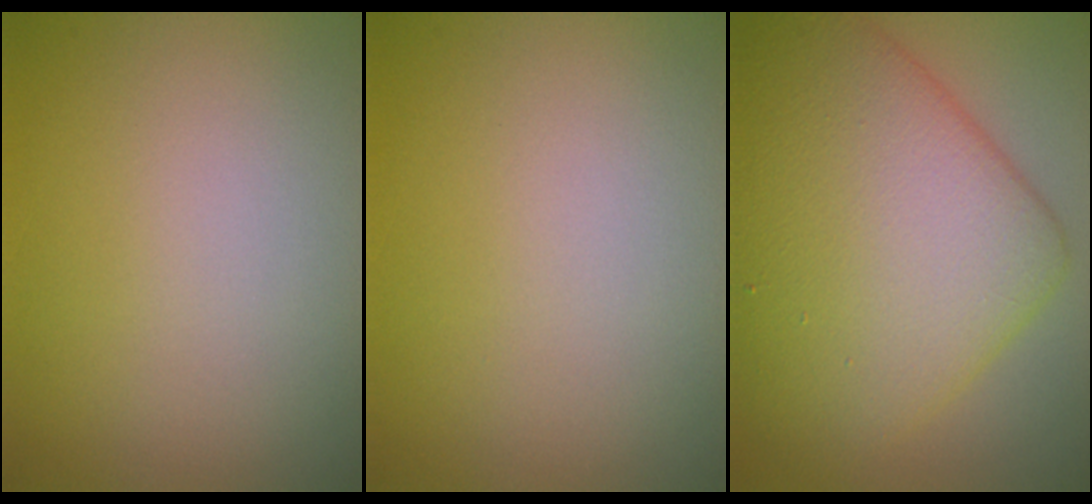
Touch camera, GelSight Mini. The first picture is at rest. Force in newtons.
{"total": 0.0}
{"total": 11.2, "press": 11.2, "slide": 0.4}